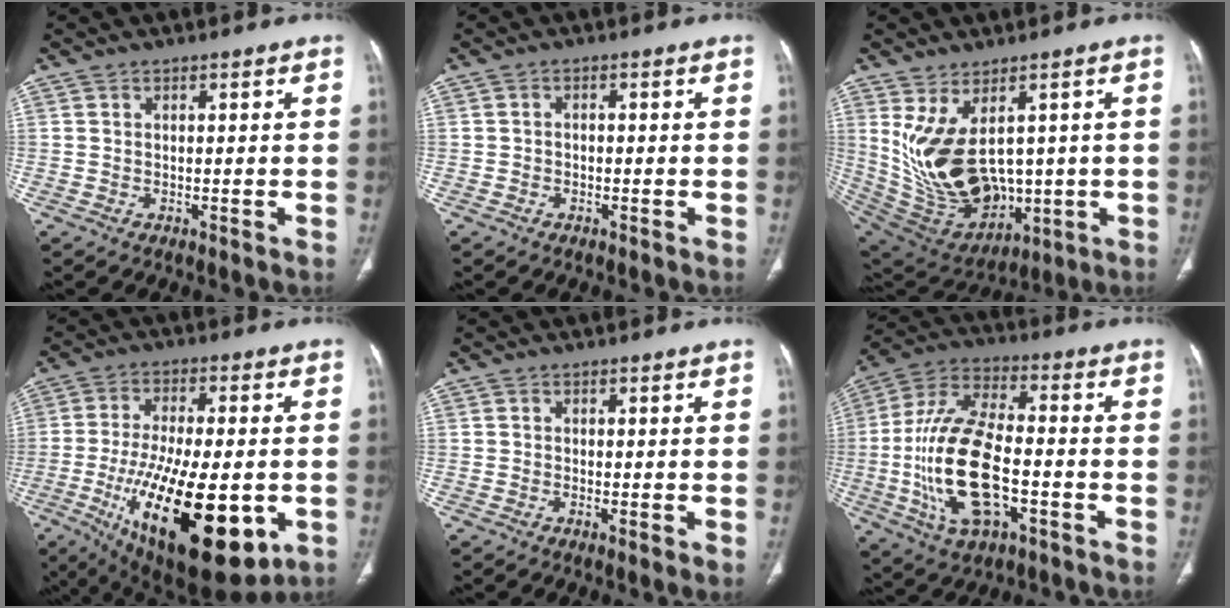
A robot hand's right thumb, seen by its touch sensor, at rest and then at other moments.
{"total": 1.0, "force": [-0.3, 0.8, 0.4], "torque": [-0.002, 0.003, -0.008]}
{"total": 17.6, "force": [2.2, 10.8, 13.8], "torque": [-0.243, -0.020, 0.084]}
{"total": 27.1, "force": [-7.3, 10.8, 23.8], "torque": [-0.403, -0.025, -0.094]}
{"total": 2.1, "force": [-0.3, 0.4, 2.0], "torque": [-0.045, -0.008, -0.008]}
{"total": 19.7, "force": [-4.0, 9.3, 16.9], "torque": [-0.338, 0.024, -0.070]}